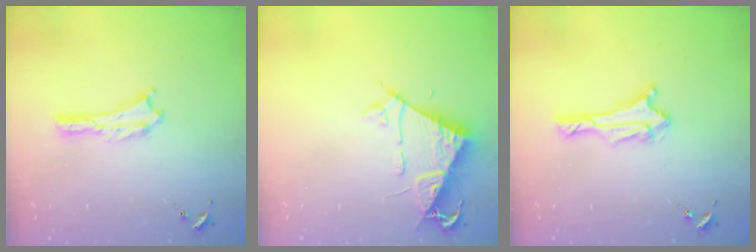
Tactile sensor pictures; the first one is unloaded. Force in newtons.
{"total": 7.6, "press": 7.6, "slide": 1.0}
{"total": 2.9, "press": 2.8, "slide": 0.7}